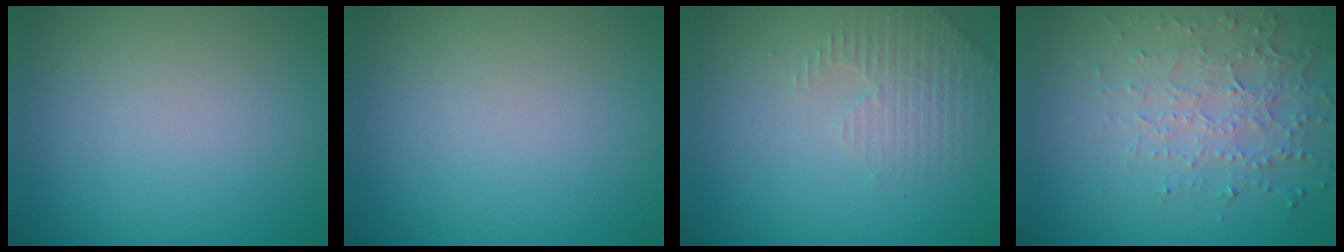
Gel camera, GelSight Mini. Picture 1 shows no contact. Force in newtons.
{"total": 0.0}
{"total": 2.8, "press": 2.7, "slide": 0.8}
{"total": 4.5, "press": 3.2, "slide": 3.2}